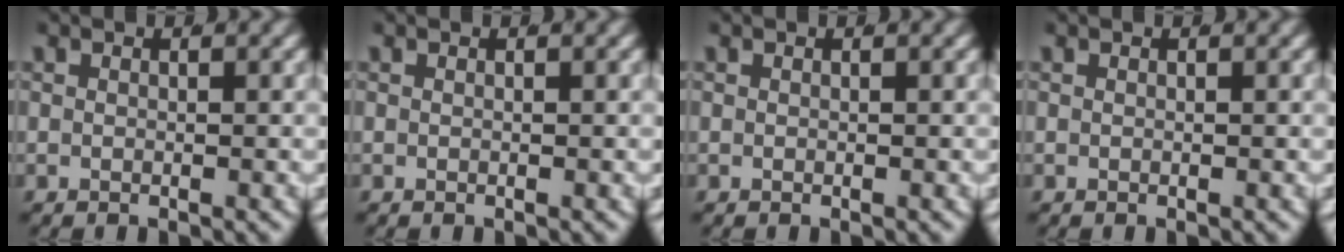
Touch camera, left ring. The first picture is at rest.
{"total": 1.1, "force": [-0.2, -1.0, -0.3], "torque": [0.011, -0.013, 0.007]}
{"total": 0.0}
{"total": 0.0}